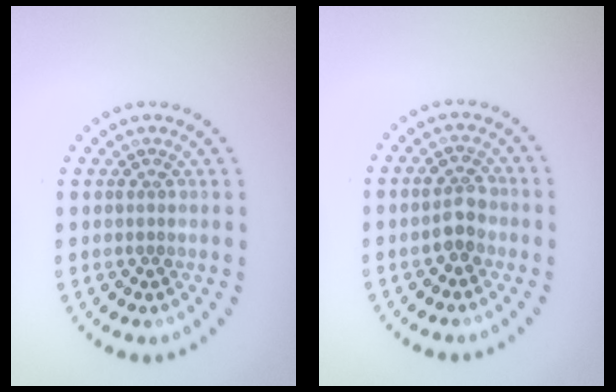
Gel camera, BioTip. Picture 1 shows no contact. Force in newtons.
{"total": 2.1, "press": 2.1, "slide": 0.3}